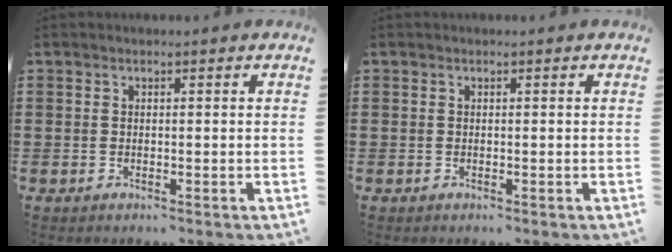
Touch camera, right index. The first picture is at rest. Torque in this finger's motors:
{"motor_torque": [0.00, 0.00, 0.01, -0.01]}